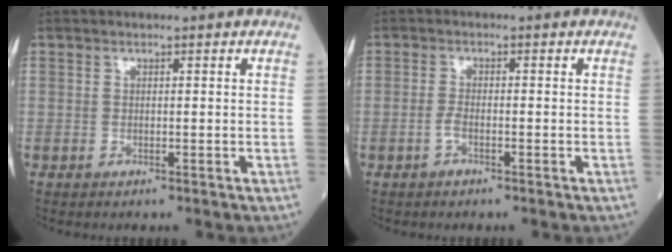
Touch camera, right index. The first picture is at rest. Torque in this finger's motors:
{"motor_torque": [0.25, -0.16, 0.18, 0.05]}